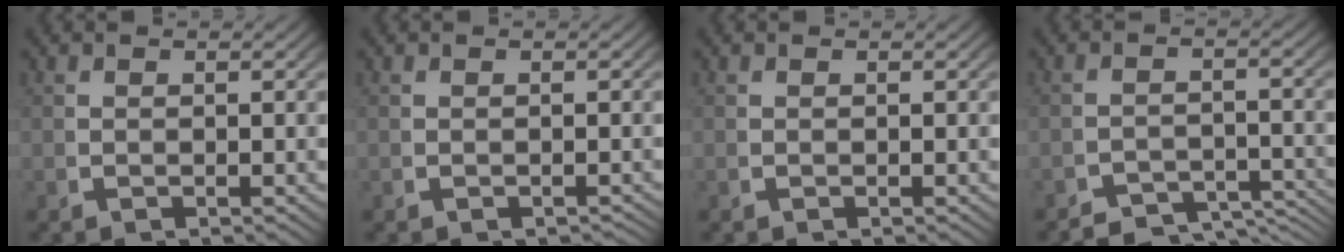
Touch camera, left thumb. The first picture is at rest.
{"total": 0.9, "force": [-0.8, 0.2, 0.2], "torque": [-0.001, 0.001, -0.012]}
{"total": 0.0}
{"total": 4.4, "force": [-3.5, 1.8, 2.1], "torque": [-0.017, -0.013, -0.065]}